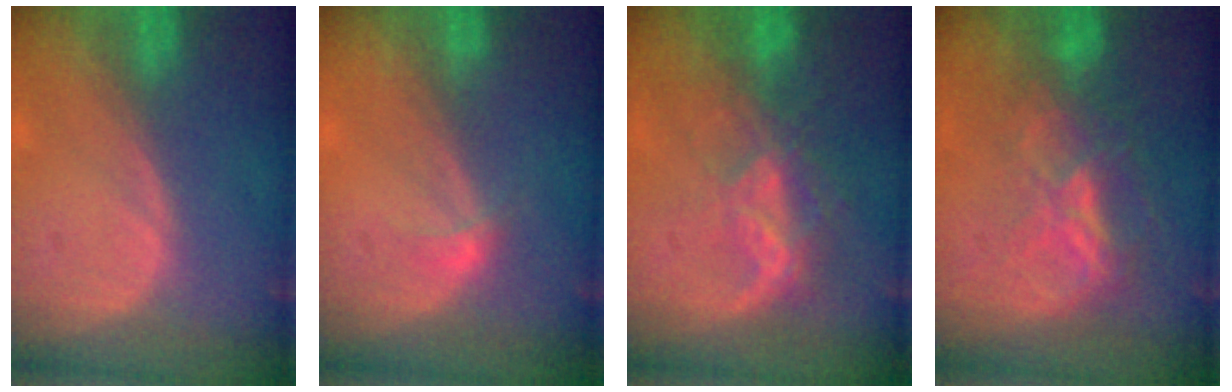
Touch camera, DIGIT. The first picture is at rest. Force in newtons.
{"total": 1.2, "press": 1.2, "slide": 0.1}
{"total": 6.6, "press": 5.8, "slide": 3.1}
{"total": 6.4, "press": 5.9, "slide": 2.5}